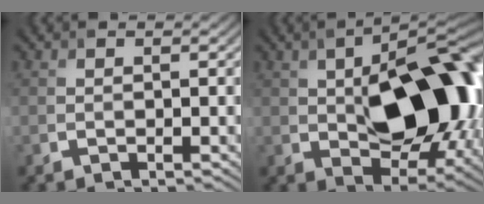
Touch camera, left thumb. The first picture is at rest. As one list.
[{"total": 15.6, "force": [0.9, 8.8, 12.8], "torque": [-0.171, 0.004, 0.024]}]